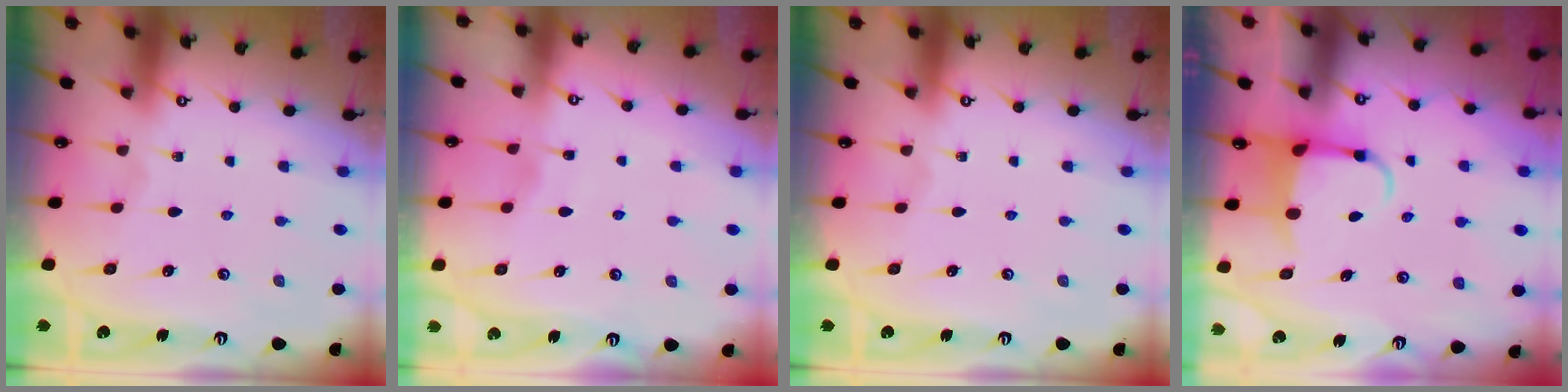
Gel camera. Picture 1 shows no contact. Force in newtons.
{"total": 2.7, "press": 2.7, "slide": 0.3}
{"total": 0.0}
{"total": 3.8, "press": 3.7, "slide": 1.0}